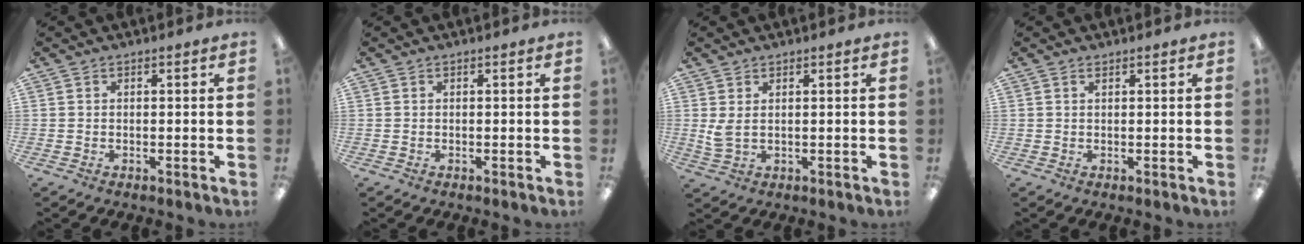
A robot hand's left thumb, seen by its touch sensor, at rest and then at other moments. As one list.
[{"total": 0.0}, {"total": 3.8, "force": [1.1, 2.0, 3.0], "torque": [-0.066, -0.006, 0.017]}, {"total": 0.6, "force": [0.5, 0.3, 0.4], "torque": [-0.008, 0.002, 0.008]}]